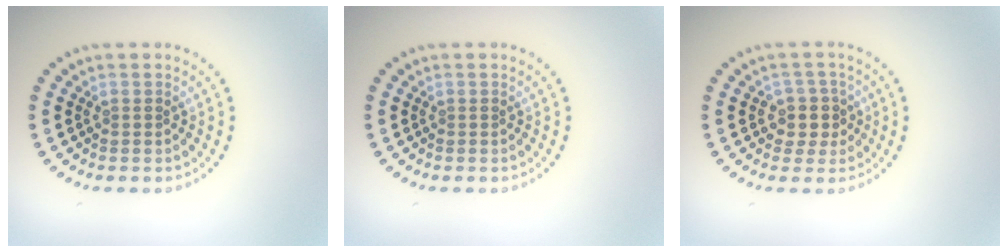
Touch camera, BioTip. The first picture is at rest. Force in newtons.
{"total": 0.0}
{"total": 2.6, "press": 2.2, "slide": 1.3}